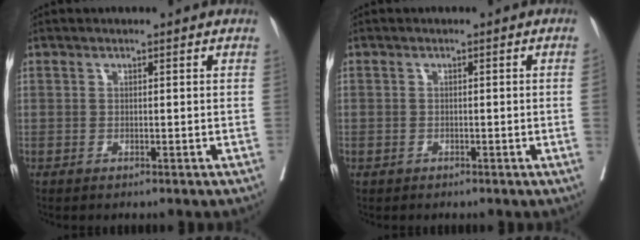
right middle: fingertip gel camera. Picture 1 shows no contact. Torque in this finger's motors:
{"motor_torque": [0.37, -0.34, -0.56, -0.21]}